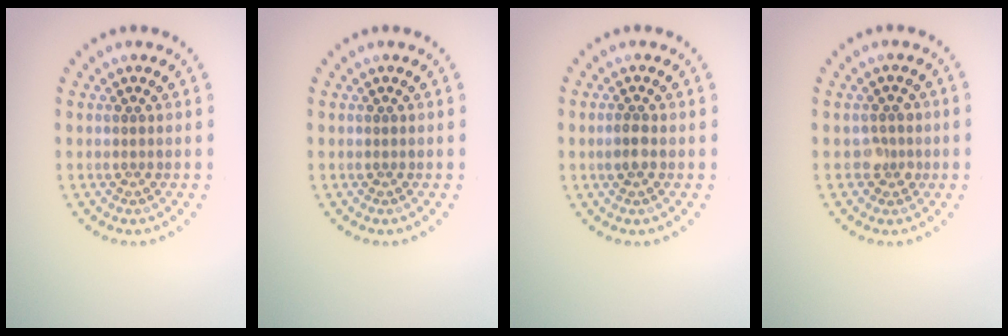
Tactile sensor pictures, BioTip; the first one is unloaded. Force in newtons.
{"total": 0.0}
{"total": 1.3, "press": 1.3, "slide": 0.5}
{"total": 1.7, "press": 1.4, "slide": 0.9}